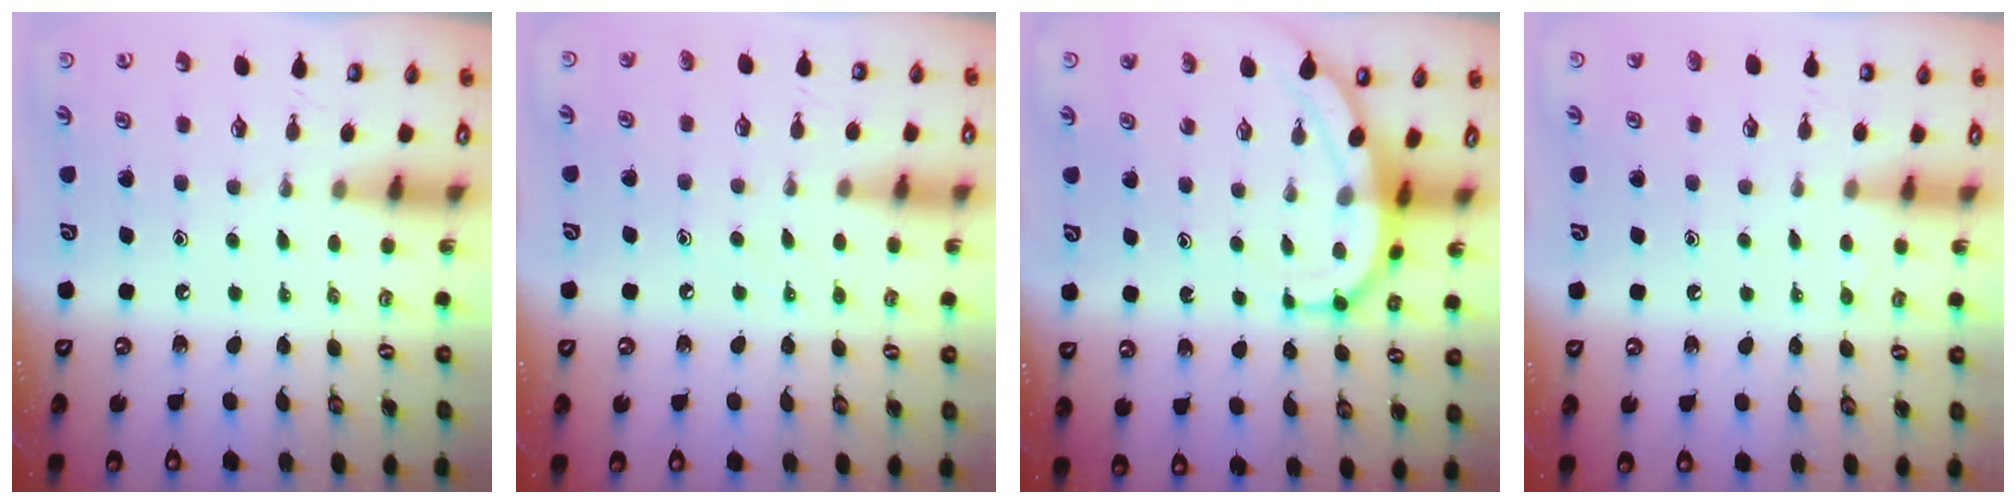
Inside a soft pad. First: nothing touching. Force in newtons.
{"total": 5.5, "press": 5.3, "slide": 1.3}
{"total": 7.9, "press": 7.9, "slide": 0.8}
{"total": 6.1, "press": 6.1, "slide": 0.6}